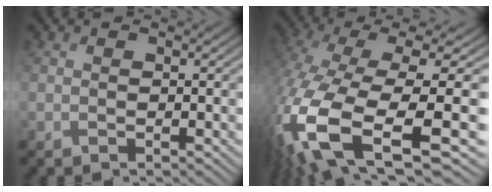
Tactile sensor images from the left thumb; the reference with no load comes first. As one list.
[{"total": 17.4, "force": [-5.2, 6.2, 15.4], "torque": [-0.374, -0.047, -0.058]}]